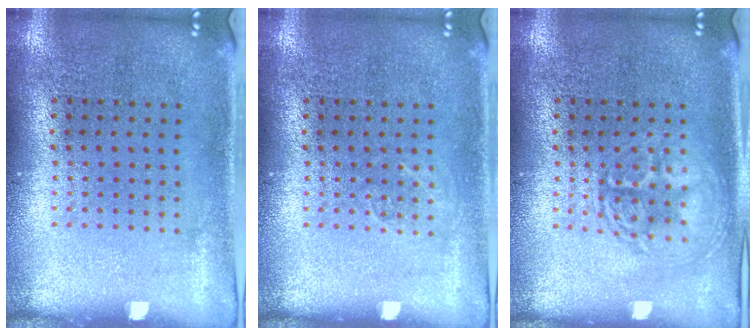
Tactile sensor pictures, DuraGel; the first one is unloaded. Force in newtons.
{"total": 0.8, "press": 0.8, "slide": 0.0}
{"total": 2.9, "press": 2.9, "slide": 0.4}